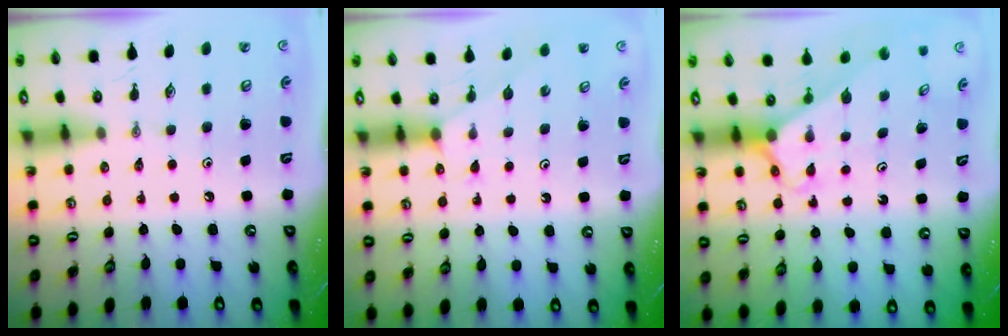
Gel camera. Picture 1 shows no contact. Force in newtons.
{"total": 5.2, "press": 5.2, "slide": 0.4}
{"total": 2.6, "press": 2.6, "slide": 0.2}